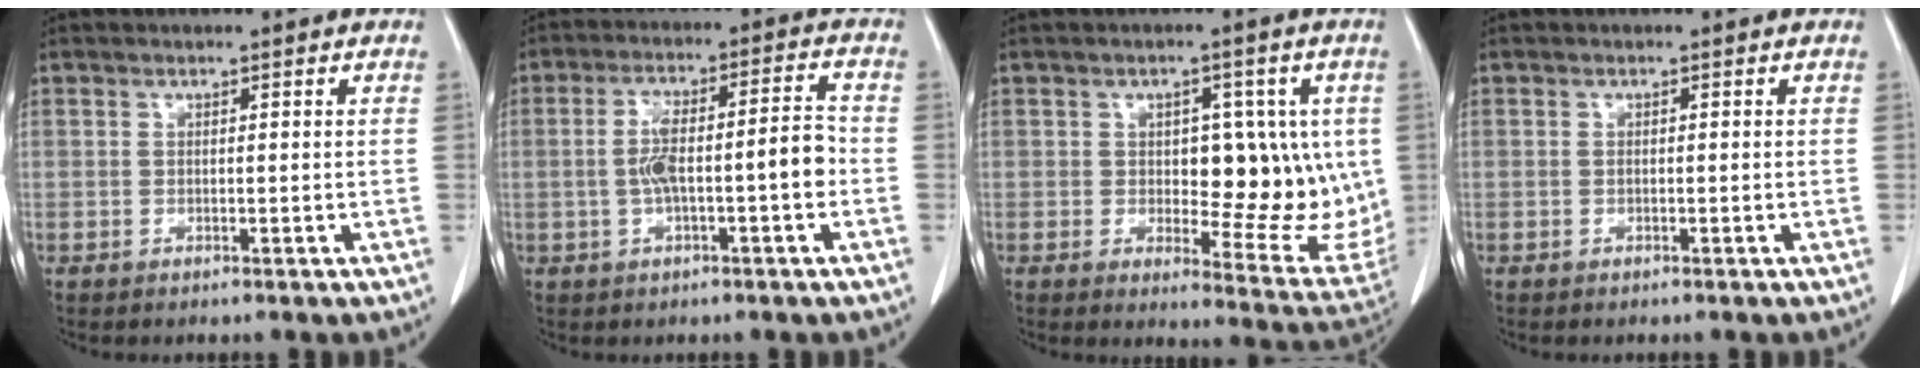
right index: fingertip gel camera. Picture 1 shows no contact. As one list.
[{"total": 8.7, "force": [-1.4, 1.5, 8.5], "torque": [-0.151, 0.028, -0.021]}, {"total": 13.2, "force": [0.6, 6.3, 11.6], "torque": [-0.132, 0.003, 0.019]}, {"total": 0.0}]